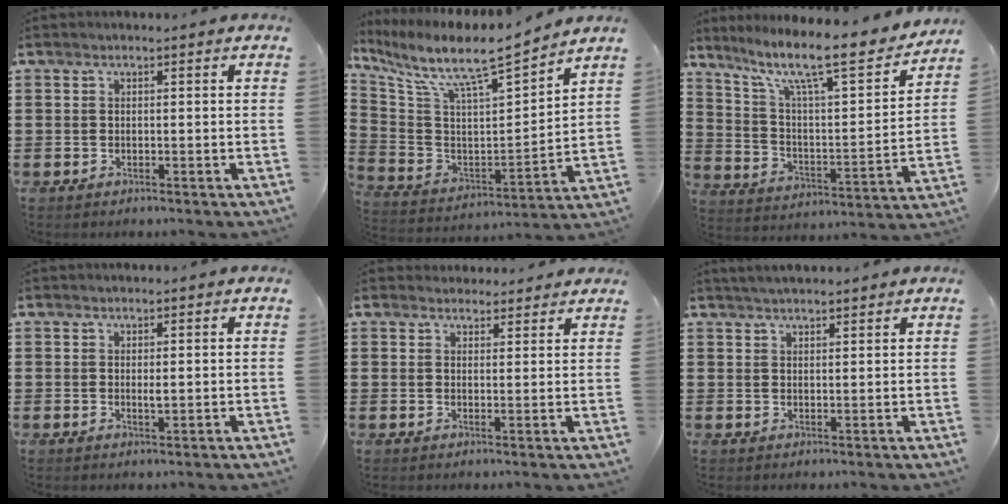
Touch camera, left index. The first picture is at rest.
{"total": 9.4, "force": [7.8, 1.3, 5.2], "torque": [-0.135, -0.057, 0.126]}
{"total": 11.3, "force": [8.8, 1.5, 7.0], "torque": [-0.152, -0.060, 0.140]}
{"total": 1.3, "force": [0.3, 0.3, 1.2], "torque": [-0.023, 0.000, 0.005]}
{"total": 2.7, "force": [2.6, 0.8, 0.0], "torque": [0.001, -0.005, 0.048]}
{"total": 2.2, "force": [2.1, 0.3, 0.4], "torque": [-0.011, 0.003, 0.042]}